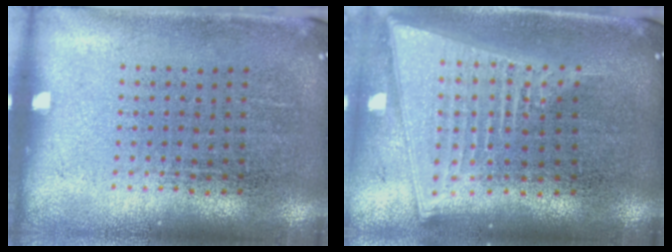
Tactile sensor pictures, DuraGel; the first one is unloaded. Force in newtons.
{"total": 2.1, "press": 1.8, "slide": 1.2}